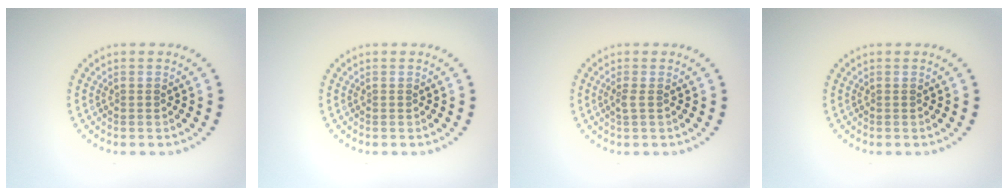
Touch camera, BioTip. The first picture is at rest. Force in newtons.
{"total": 0.0}
{"total": 0.9, "press": 0.6, "slide": 0.7}
{"total": 0.0}